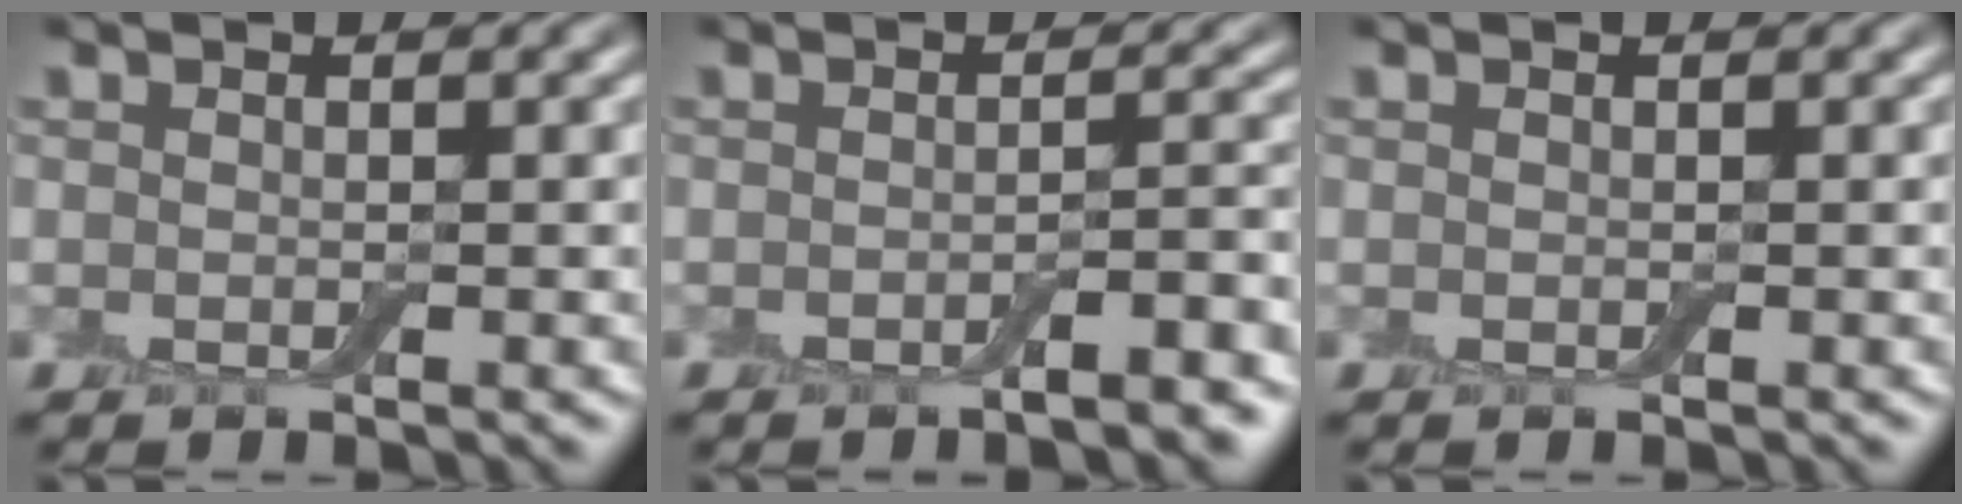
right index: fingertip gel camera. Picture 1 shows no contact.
{"total": 3.4, "force": [-2.0, 0.8, 2.7], "torque": [-0.036, 0.004, -0.034]}
{"total": 0.0}